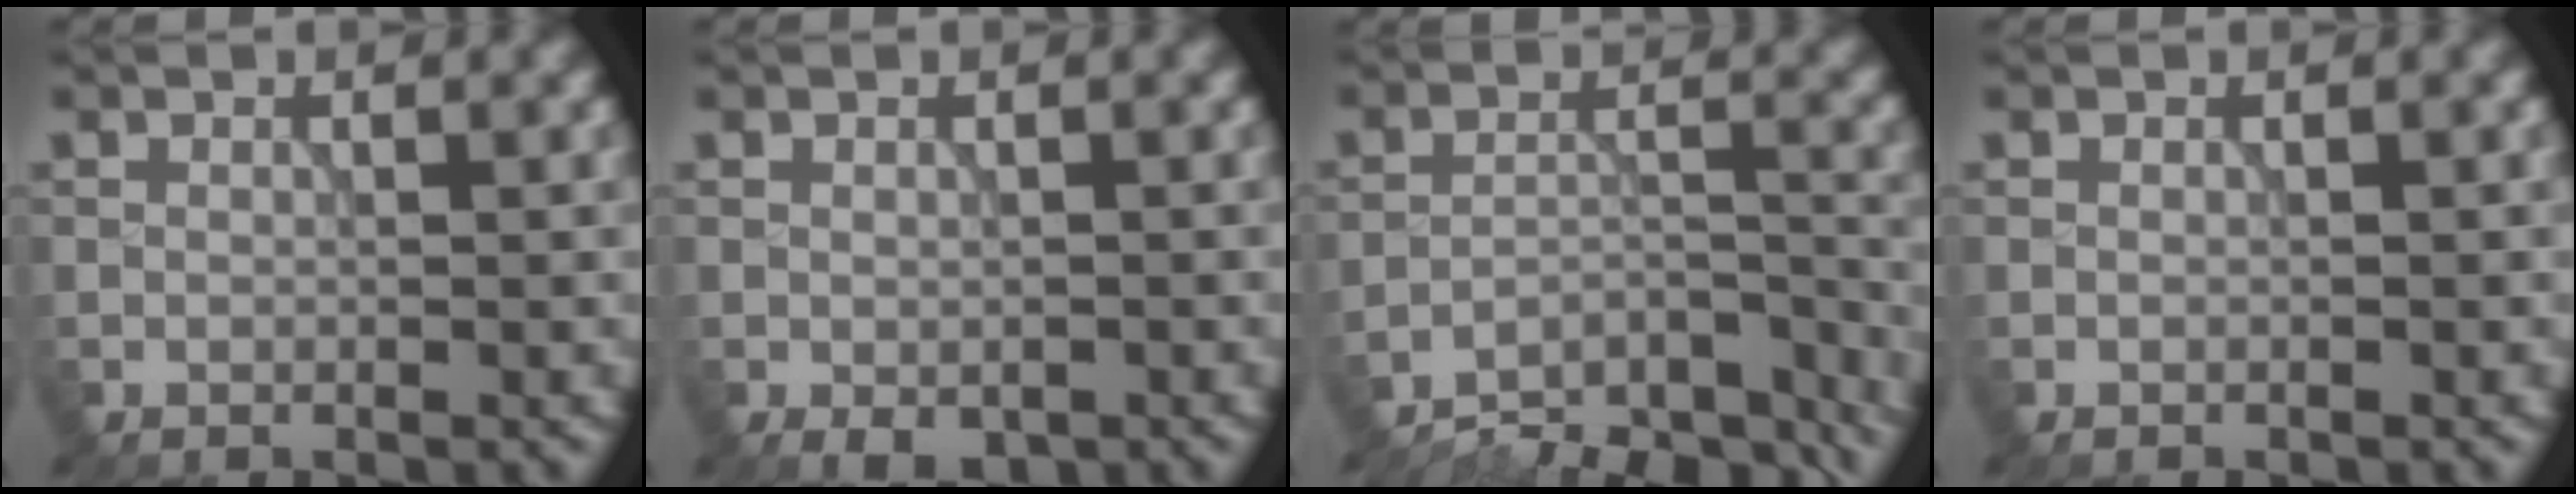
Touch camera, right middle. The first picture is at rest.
{"total": 1.6, "force": [-0.8, 0.9, 1.1], "torque": [-0.020, -0.008, -0.008]}
{"total": 10.5, "force": [-9.7, 2.4, 3.1], "torque": [-0.041, 0.003, -0.137]}
{"total": 0.0}